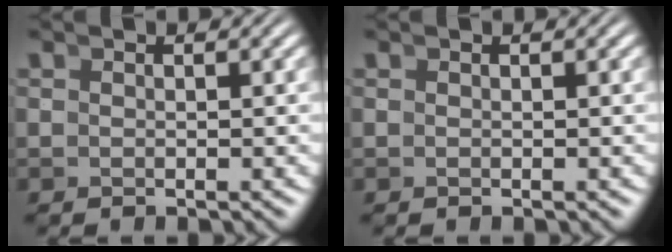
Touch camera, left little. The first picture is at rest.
{"total": 0.0}